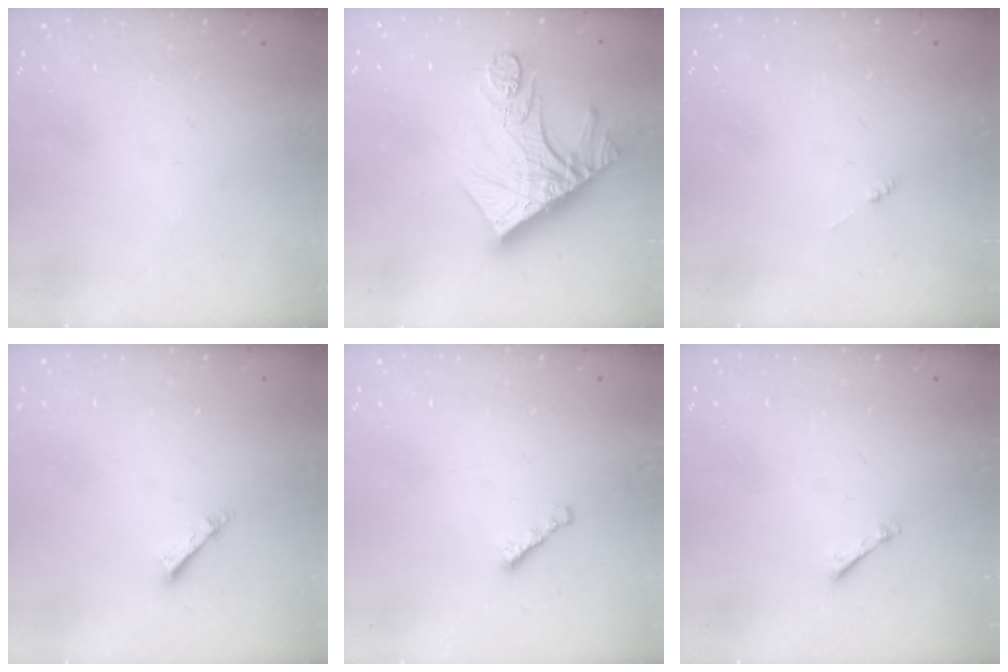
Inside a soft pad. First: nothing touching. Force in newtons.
{"total": 16.3, "press": 16.3, "slide": 1.3}
{"total": 0.0}
{"total": 2.3, "press": 2.3, "slide": 0.1}
{"total": 1.7, "press": 1.6, "slide": 0.5}
{"total": 1.0, "press": 1.0, "slide": 0.2}